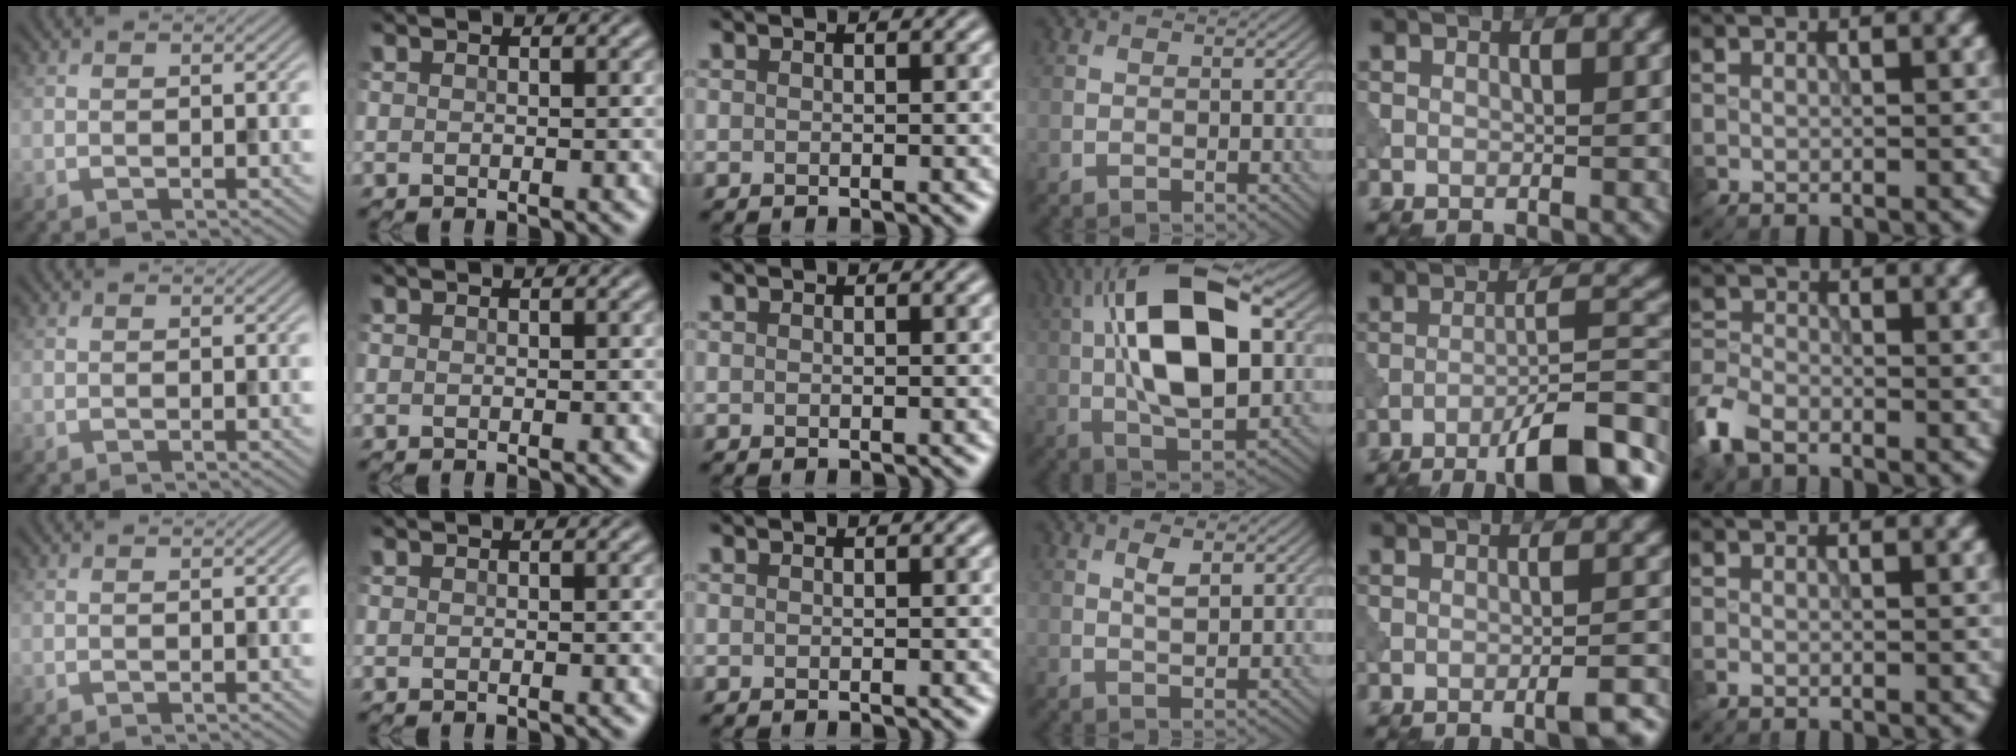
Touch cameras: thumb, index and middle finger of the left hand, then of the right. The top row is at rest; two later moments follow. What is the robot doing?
{"motion": "shake", "object": "bell"}